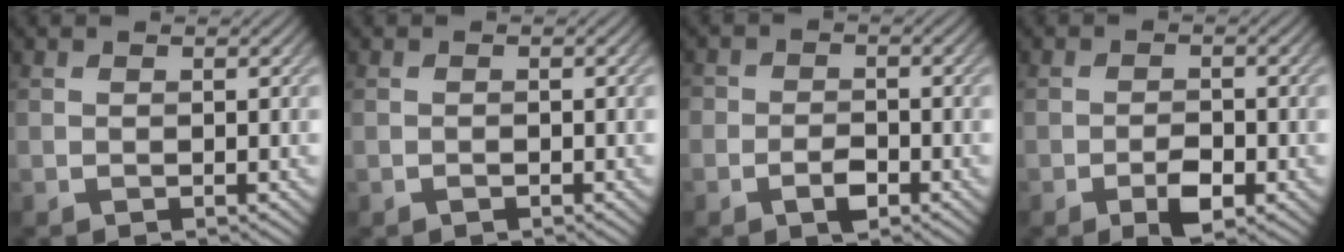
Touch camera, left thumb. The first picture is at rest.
{"total": 0.5, "force": [-0.4, 0.2, 0.2], "torque": [-0.004, -0.001, -0.005]}
{"total": 3.0, "force": [-1.5, 1.9, 1.7], "torque": [-0.022, -0.001, -0.035]}
{"total": 3.4, "force": [-1.7, 1.4, 2.6], "torque": [-0.043, 0.001, -0.032]}